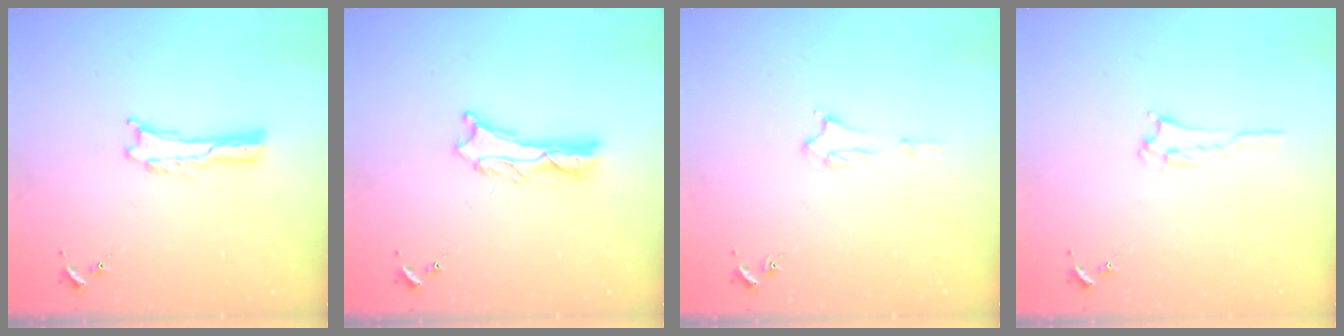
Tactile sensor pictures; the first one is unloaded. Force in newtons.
{"total": 1.8, "press": 1.8, "slide": 0.2}
{"total": 1.4, "press": 1.4, "slide": 0.2}
{"total": 2.2, "press": 2.2, "slide": 0.3}